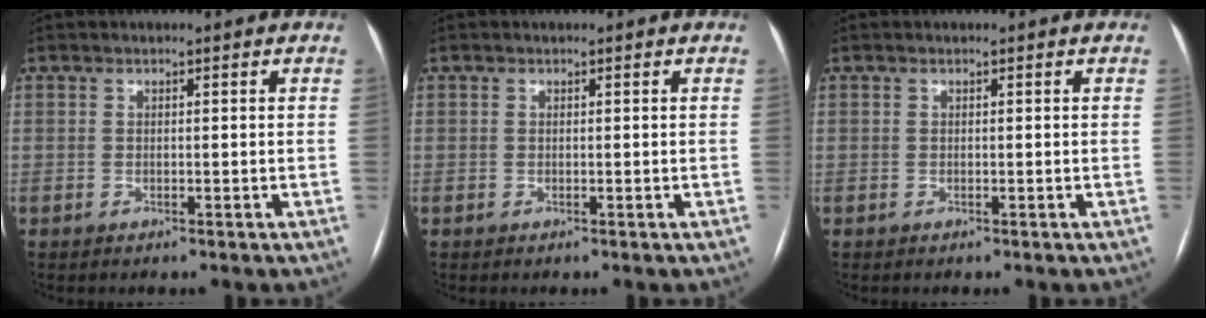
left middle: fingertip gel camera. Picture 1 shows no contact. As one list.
[{"total": 0.0}, {"total": 0.0}]